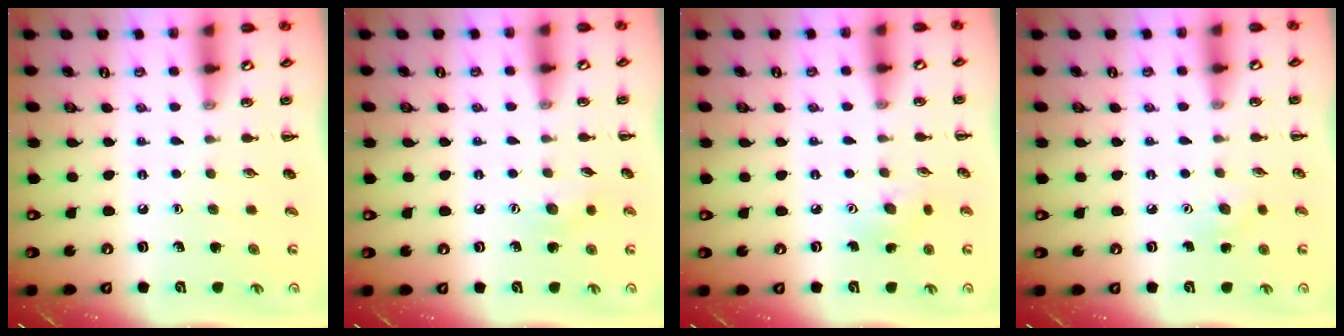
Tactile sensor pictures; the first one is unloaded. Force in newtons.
{"total": 6.0, "press": 5.8, "slide": 1.4}
{"total": 3.7, "press": 3.6, "slide": 0.9}
{"total": 5.2, "press": 5.0, "slide": 1.3}